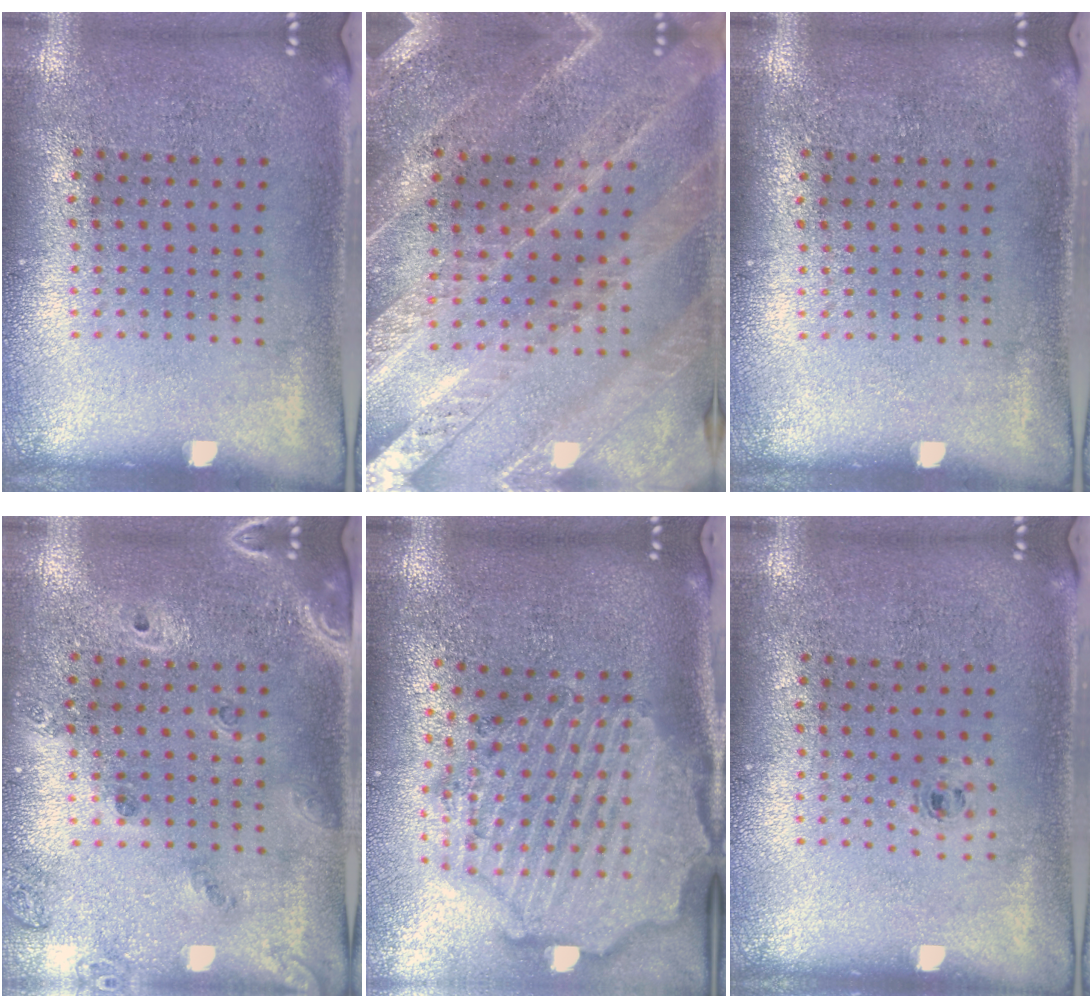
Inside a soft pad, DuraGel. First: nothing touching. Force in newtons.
{"total": 2.4, "press": 2.4, "slide": 0.3}
{"total": 0.0}
{"total": 1.5, "press": 1.4, "slide": 0.7}
{"total": 3.4, "press": 2.9, "slide": 1.9}
{"total": 0.5, "press": 0.3, "slide": 0.4}